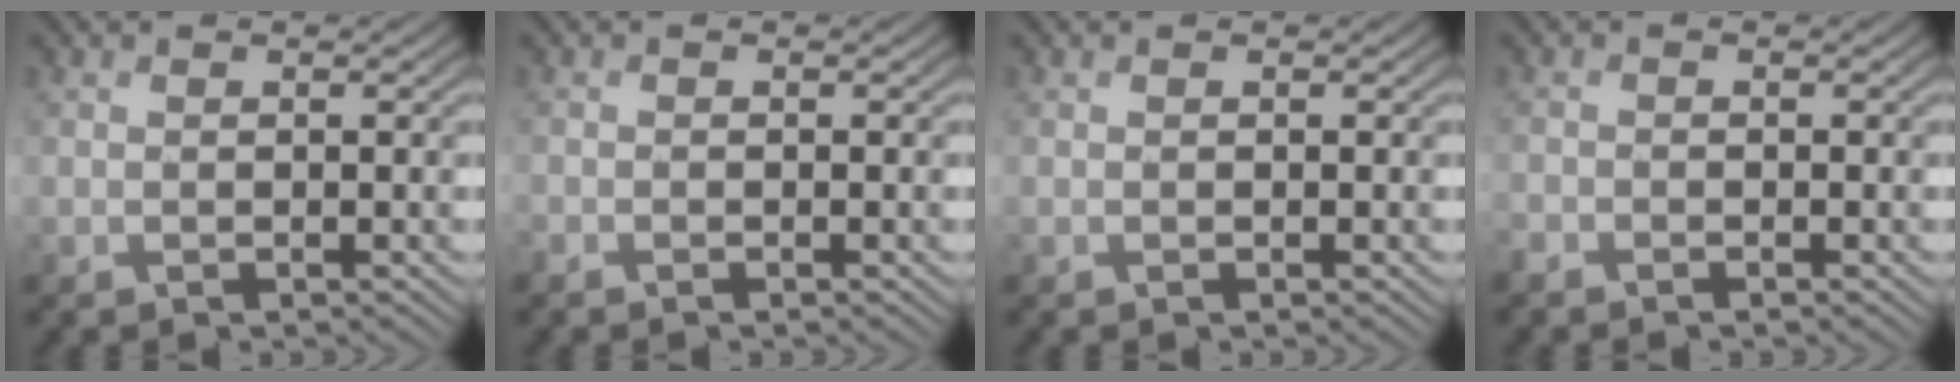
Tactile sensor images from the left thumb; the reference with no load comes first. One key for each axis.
{"total": 0.8, "fx": -0.7, "fy": 0.2, "fz": 0.2, "tx": -0.005, "ty": -0.005, "tz": -0.016}
{"total": 0.0}
{"total": 1.4, "fx": -1.3, "fy": 0.4, "fz": 0.3, "tx": -0.010, "ty": -0.006, "tz": -0.032}